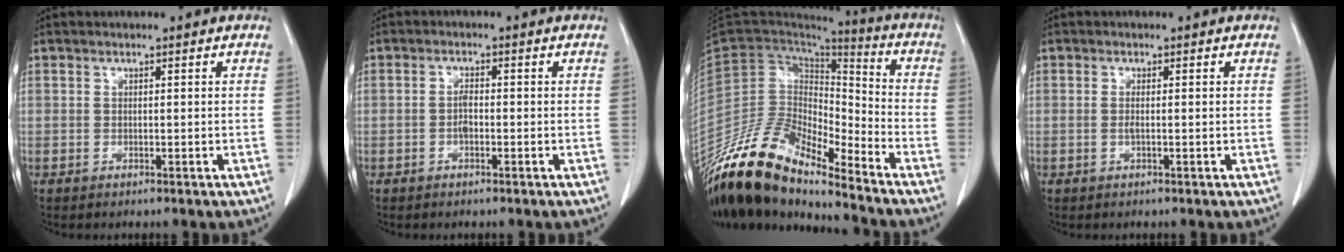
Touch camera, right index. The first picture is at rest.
{"total": 1.6, "force": [-0.5, 0.7, 1.4], "torque": [-0.023, 0.006, -0.008]}
{"total": 17.2, "force": [-14.8, 4.2, 7.8], "torque": [-0.130, 0.031, -0.275]}
{"total": 1.0, "force": [0.0, 0.1, 1.0], "torque": [-0.020, 0.001, 0.001]}